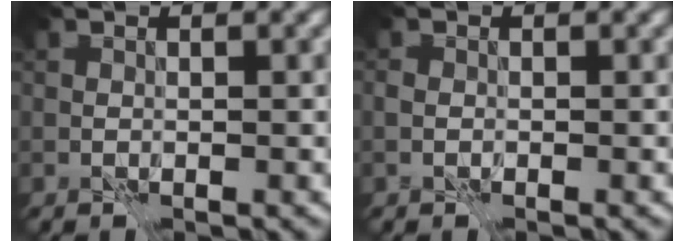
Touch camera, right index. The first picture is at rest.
{"total": 0.5, "force": [-0.4, 0.3, 0.2], "torque": [-0.006, 0.001, -0.010]}